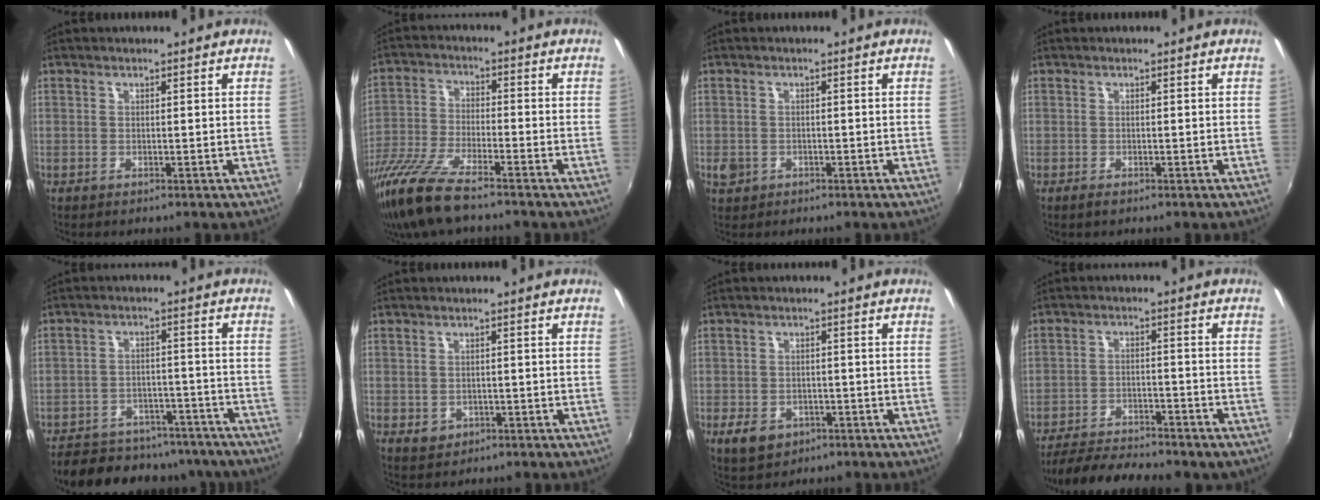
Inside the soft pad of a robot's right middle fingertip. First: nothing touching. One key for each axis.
{"total": 14.1, "fx": -10.7, "fy": 2.4, "fz": 8.8, "tx": -0.192, "ty": -0.035, "tz": -0.211}
{"total": 2.8, "fx": -1.0, "fy": 2.4, "fz": 1.0, "tx": -0.022, "ty": -0.001, "tz": -0.014}
{"total": 0.9, "fx": -0.7, "fy": 0.4, "fz": 0.4, "tx": -0.008, "ty": -0.003, "tz": -0.013}
{"total": 21.3, "fx": -18.0, "fy": 8.4, "fz": 7.8, "tx": -0.169, "ty": 0.015, "tz": -0.228}
{"total": 2.7, "fx": -0.9, "fy": 2.3, "fz": 1.0, "tx": -0.022, "ty": -0.001, "tz": -0.008}
{"total": 6.0, "fx": -3.0, "fy": 4.2, "fz": 3.0, "tx": -0.074, "ty": -0.006, "tz": -0.042}
{"total": 14.0, "fx": -12.0, "fy": 3.4, "fz": 6.5, "tx": -0.143, "ty": -0.023, "tz": -0.181}